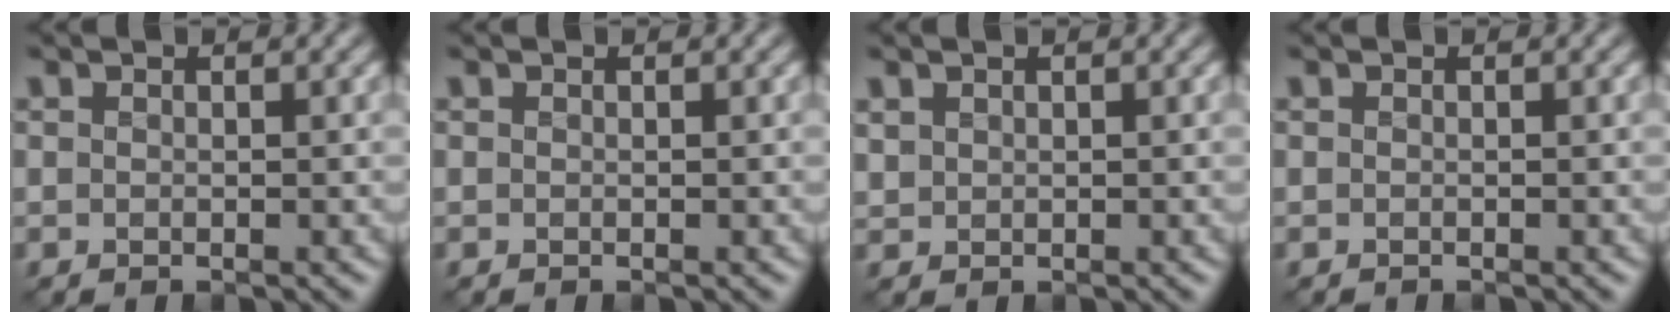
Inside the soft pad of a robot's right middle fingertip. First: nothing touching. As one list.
[{"total": 0.0}, {"total": 0.7, "force": [0.5, 0.5, 0.1], "torque": [-0.008, 0.000, 0.013]}, {"total": 0.0}]